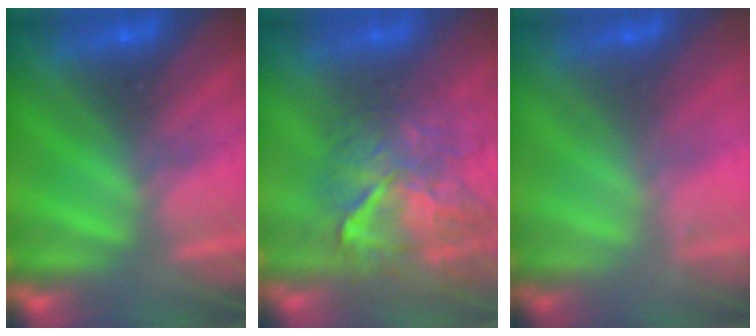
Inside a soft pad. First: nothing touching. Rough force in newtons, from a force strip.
{"total": 7.9}
{"total": 1.6}